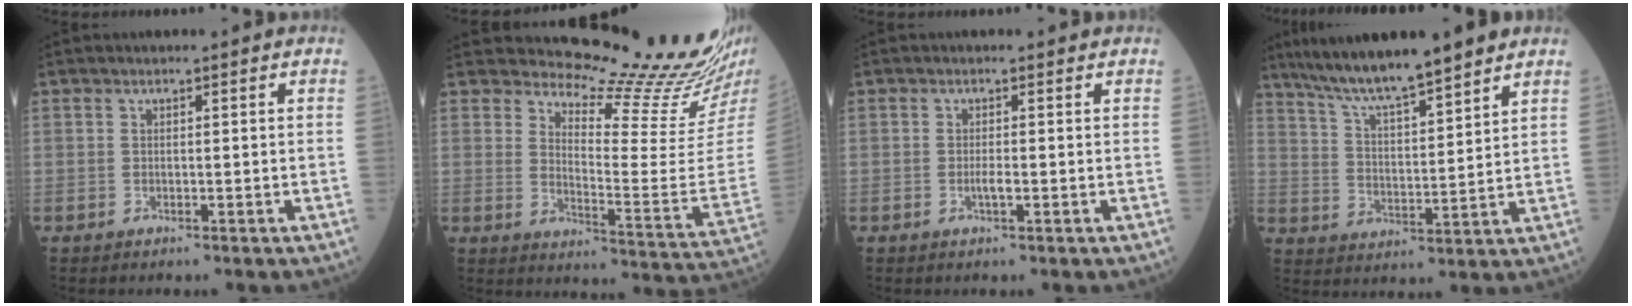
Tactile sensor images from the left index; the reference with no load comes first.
{"total": 18.3, "force": [17.4, -0.6, 5.8], "torque": [-0.097, -0.130, 0.216]}
{"total": 1.2, "force": [-0.4, 0.2, 1.1], "torque": [-0.021, -0.004, -0.006]}
{"total": 12.8, "force": [10.8, 0.8, 6.9], "torque": [-0.119, 0.013, 0.188]}